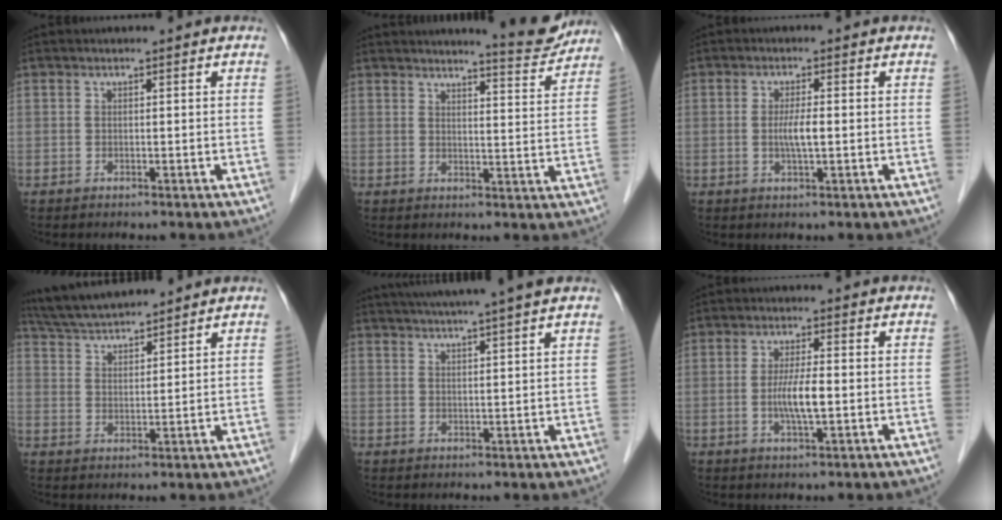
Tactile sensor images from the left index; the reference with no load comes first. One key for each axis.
{"total": 7.0, "fx": 6.8, "fy": 0.2, "fz": 1.6, "tx": -0.026, "ty": -0.025, "tz": 0.080}
{"total": 3.0, "fx": -0.3, "fy": 0.3, "fz": 3.0, "tx": -0.061, "ty": -0.003, "tz": -0.005}
{"total": 9.1, "fx": 8.7, "fy": 0.6, "fz": 2.8, "tx": -0.062, "ty": 0.030, "tz": 0.162}
{"total": 12.1, "fx": 10.4, "fy": -0.9, "fz": 6.1, "tx": -0.100, "ty": 0.022, "tz": 0.138}
{"total": 4.7, "fx": -0.7, "fy": 0.5, "fz": 4.7, "tx": -0.095, "ty": -0.007, "tz": -0.013}